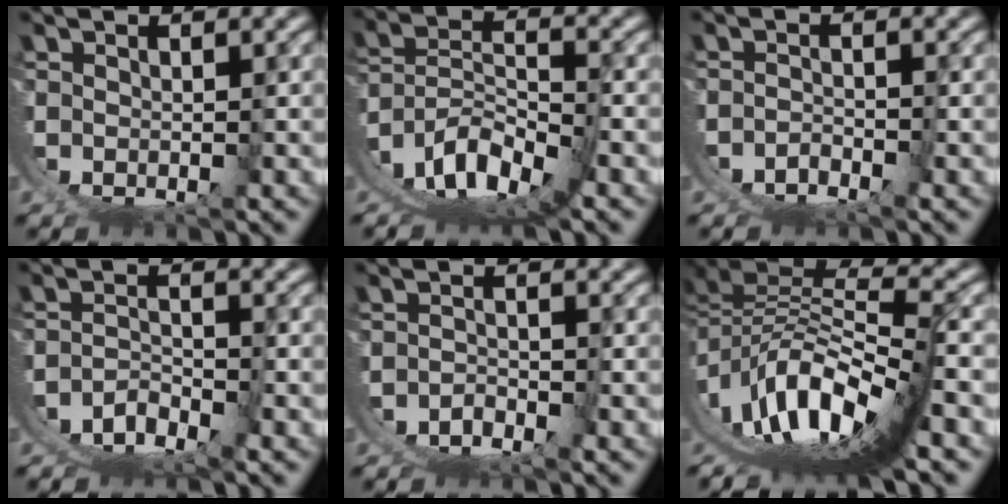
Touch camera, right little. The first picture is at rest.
{"total": 11.2, "force": [0.2, 8.5, 7.3], "torque": [-0.175, -0.038, 0.013]}
{"total": 4.1, "force": [-1.3, 3.5, 1.7], "torque": [-0.053, -0.018, -0.018]}
{"total": 8.7, "force": [-1.9, 7.6, 3.8], "torque": [-0.118, -0.041, -0.030]}
{"total": 4.8, "force": [-1.4, 4.1, 2.0], "torque": [-0.065, -0.022, -0.019]}
{"total": 14.9, "force": [0.3, 8.8, 12.0], "torque": [-0.224, -0.025, 0.022]}